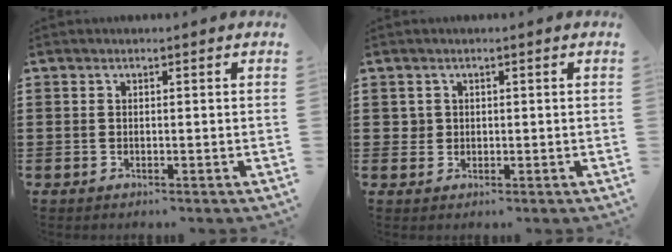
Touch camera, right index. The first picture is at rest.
{"total": 1.4, "force": [0.3, 1.3, 0.3], "torque": [-0.010, 0.007, 0.006]}